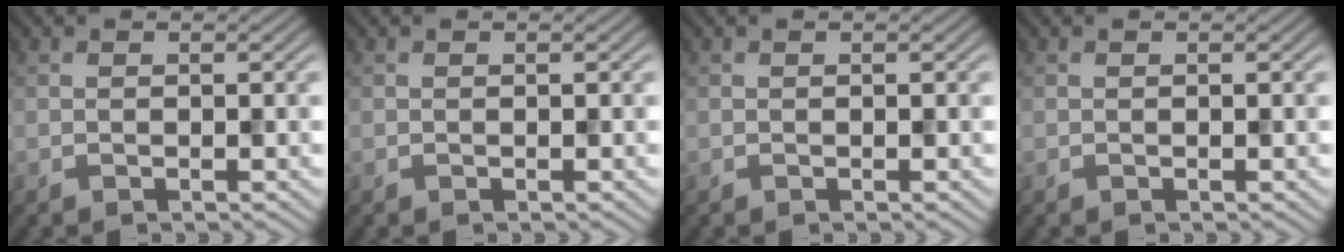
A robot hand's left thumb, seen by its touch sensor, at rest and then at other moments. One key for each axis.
{"total": 0.0}
{"total": 0.0}
{"total": 0.0}